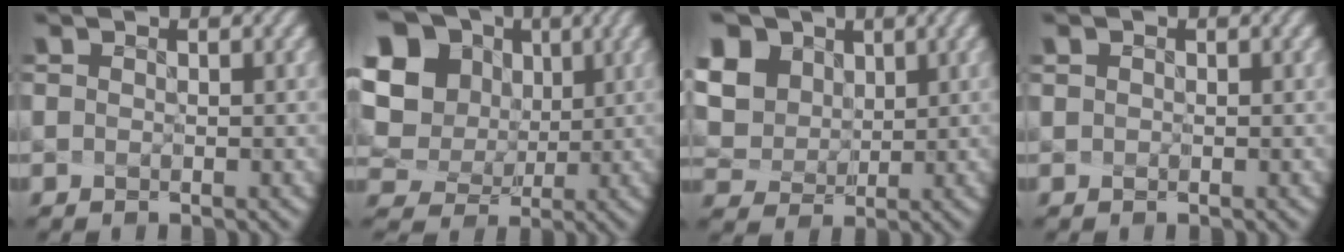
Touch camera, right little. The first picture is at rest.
{"total": 14.2, "force": [4.4, 12.2, 5.8], "torque": [-0.163, 0.008, 0.106]}
{"total": 12.5, "force": [5.6, 9.6, 5.6], "torque": [-0.163, 0.011, 0.133]}
{"total": 0.9, "force": [0.5, 0.7, 0.3], "torque": [0.002, 0.005, 0.008]}